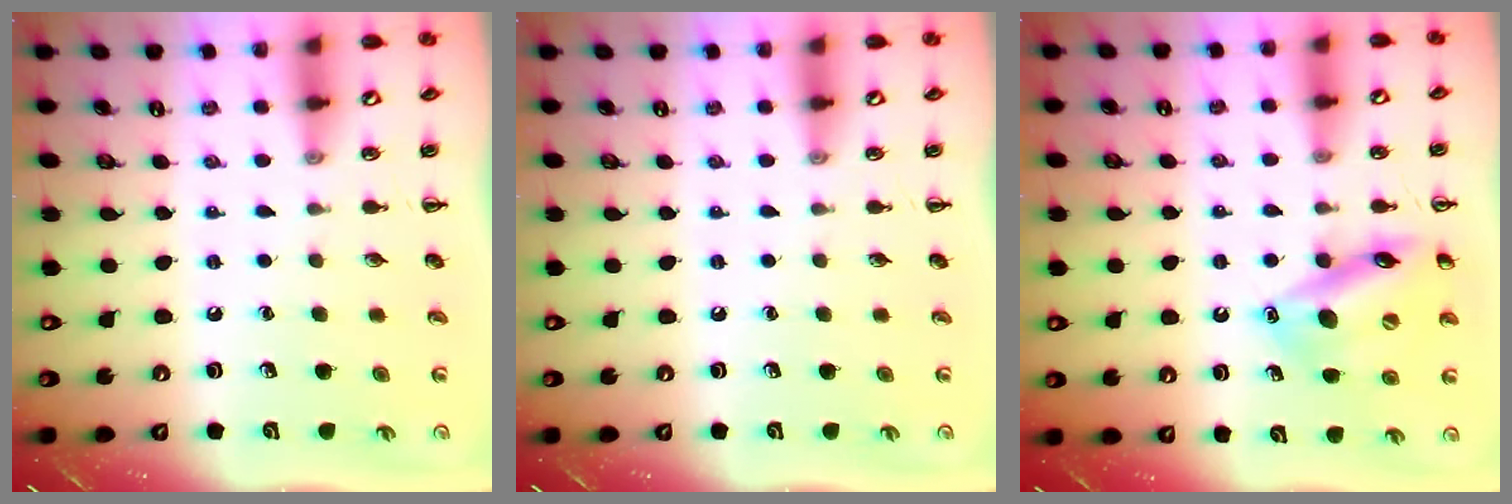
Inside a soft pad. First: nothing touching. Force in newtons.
{"total": 0.0}
{"total": 15.4, "press": 15.1, "slide": 3.2}